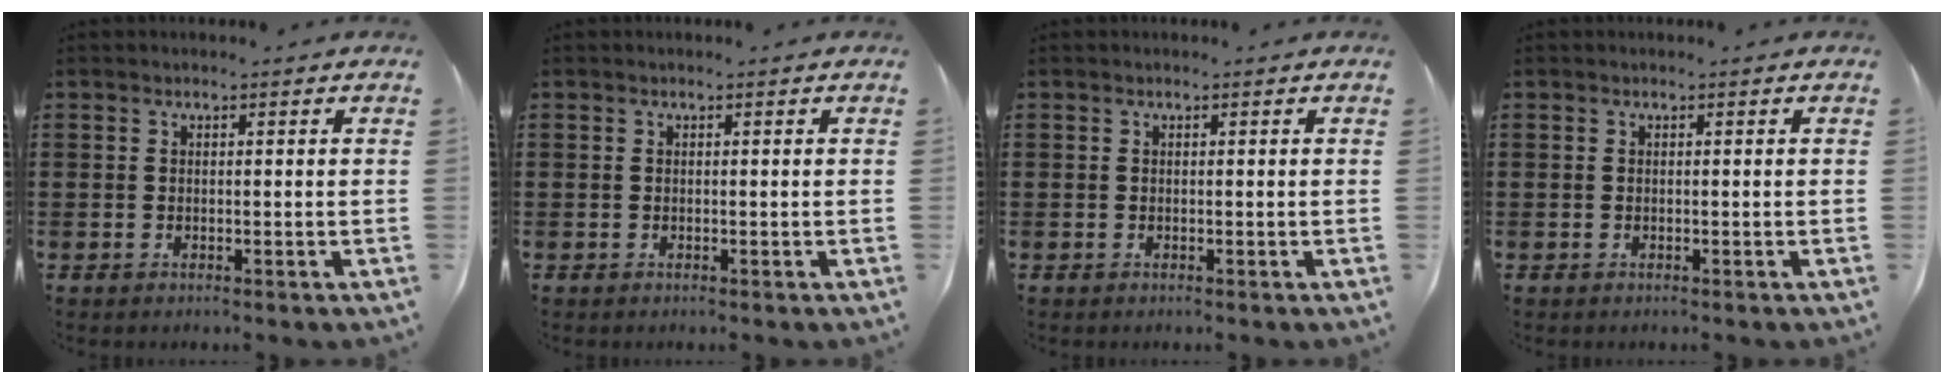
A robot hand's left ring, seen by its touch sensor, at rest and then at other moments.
{"total": 0.0}
{"total": 0.0}
{"total": 0.0}